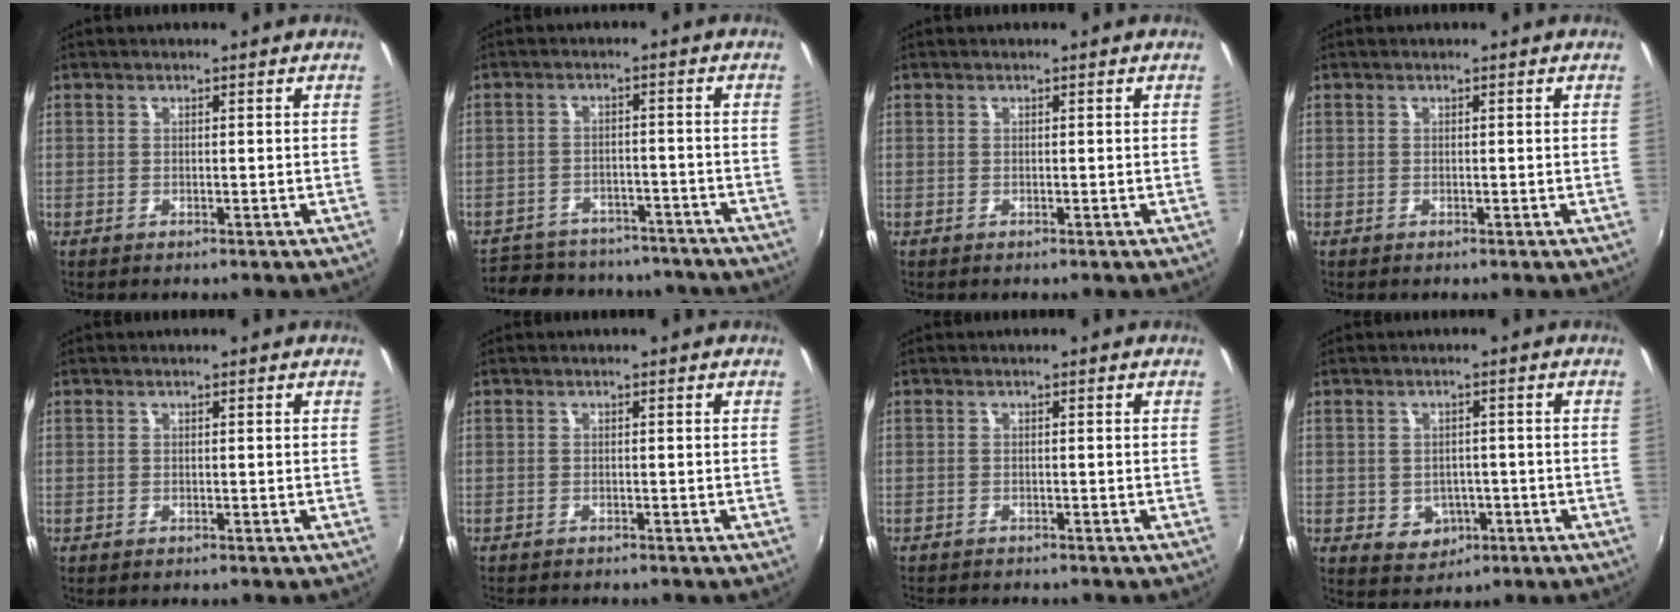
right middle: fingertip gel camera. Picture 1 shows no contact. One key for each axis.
{"total": 18.6, "fx": -15.7, "fy": 7.5, "fz": 6.5, "tx": -0.142, "ty": 0.014, "tz": -0.201}
{"total": 0.0}
{"total": 0.0}
{"total": 0.0}
{"total": 2.0, "fx": -1.9, "fy": 0.2, "fz": 0.6, "tx": -0.017, "ty": -0.012, "tz": -0.030}
{"total": 3.1, "fx": -2.9, "fy": 0.4, "fz": 1.0, "tx": -0.027, "ty": -0.017, "tz": -0.048}
{"total": 5.0, "fx": -1.4, "fy": 4.4, "fz": 2.0, "tx": -0.047, "ty": 0.005, "tz": -0.005}